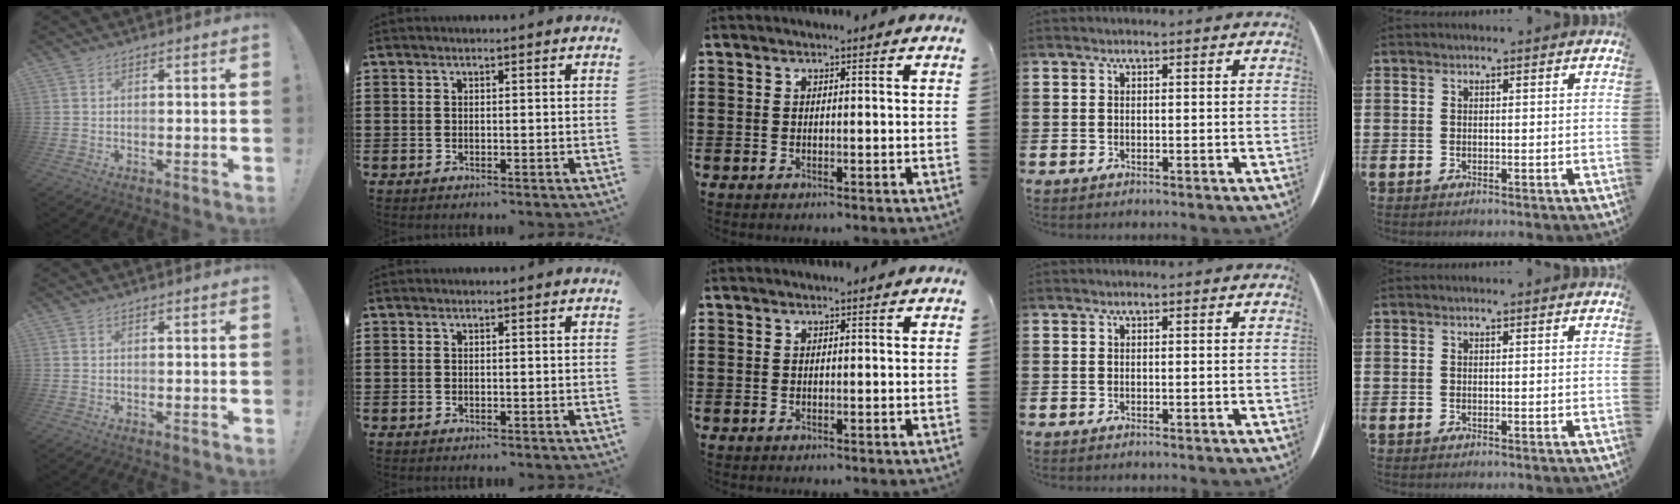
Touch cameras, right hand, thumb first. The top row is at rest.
{}